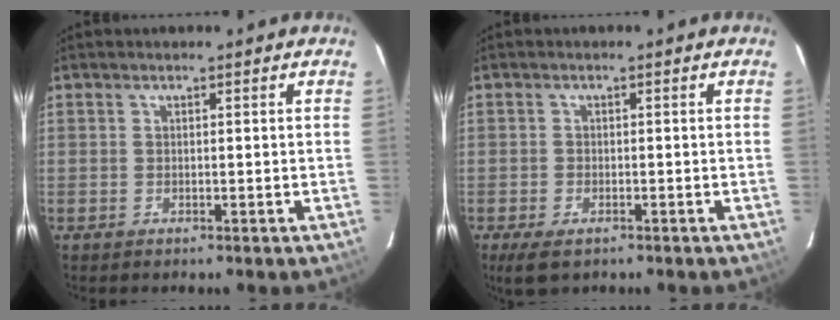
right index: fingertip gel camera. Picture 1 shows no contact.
{"total": 4.2, "force": [-2.7, 2.1, 2.5], "torque": [-0.061, -0.014, -0.048]}